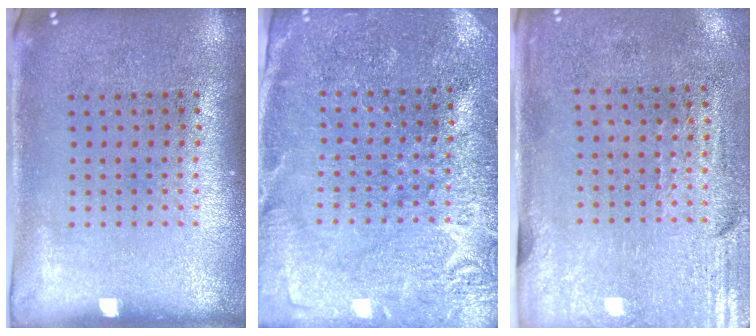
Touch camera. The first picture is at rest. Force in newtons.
{"total": 3.1, "press": 3.1, "slide": 0.4}
{"total": 3.0, "press": 2.5, "slide": 1.6}